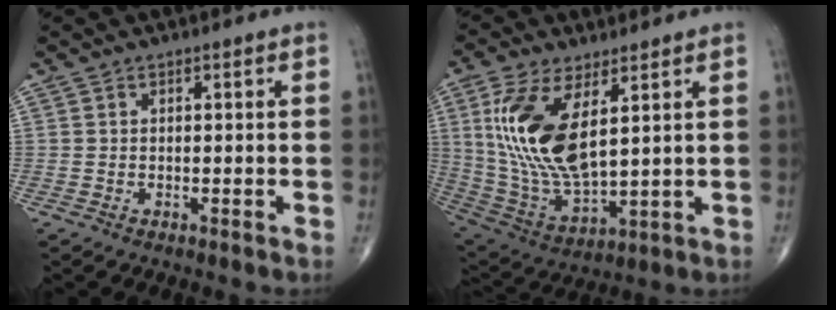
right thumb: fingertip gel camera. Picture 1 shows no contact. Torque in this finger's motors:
{"motor_torque": [0.81, 4.04, 1.96, 0.68, 0.66]}